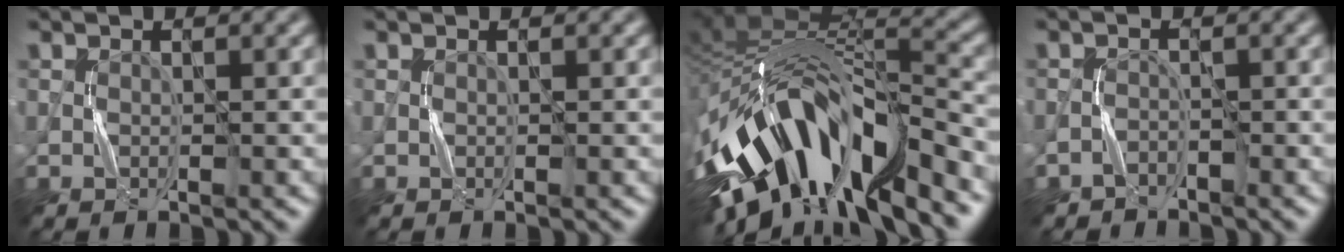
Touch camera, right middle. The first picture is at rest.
{"total": 0.0}
{"total": 15.6, "force": [-6.3, 7.2, 12.3], "torque": [-0.227, 0.004, -0.098]}
{"total": 1.4, "force": [-1.3, 0.6, -0.1], "torque": [0.005, 0.009, -0.023]}